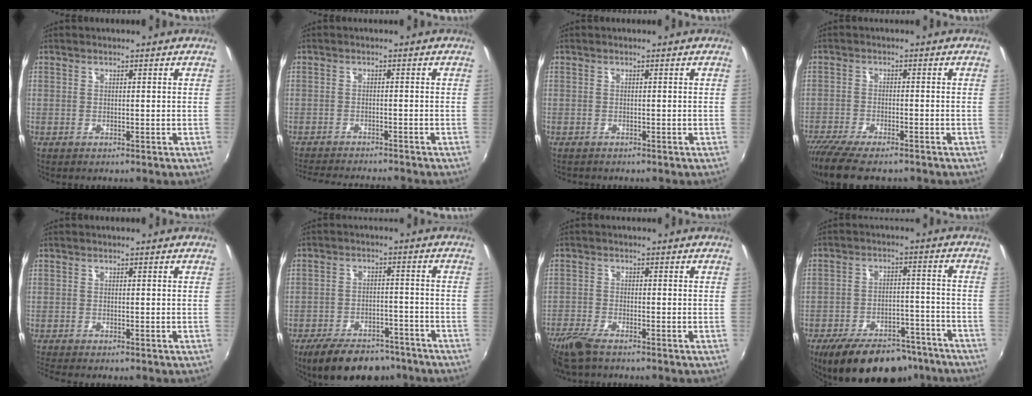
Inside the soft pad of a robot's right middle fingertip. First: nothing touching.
{"total": 10.0, "force": [-9.2, 1.0, 4.0], "torque": [-0.094, -0.016, -0.145]}
{"total": 1.0, "force": [-1.0, 0.3, 0.2], "torque": [-0.008, -0.004, -0.016]}
{"total": 10.9, "force": [-9.0, 2.3, 5.7], "torque": [-0.134, -0.043, -0.158]}
{"total": 2.4, "force": [-2.1, 0.1, 1.1], "torque": [-0.028, -0.015, -0.042]}
{"total": 14.7, "force": [-11.6, 6.1, 6.7], "torque": [-0.140, -0.001, -0.166]}
{"total": 7.4, "force": [-5.9, 1.8, 4.1], "torque": [-0.112, -0.028, -0.118]}
{"total": 19.8, "force": [-15.5, 8.0, 9.5], "torque": [-0.174, 0.001, -0.209]}